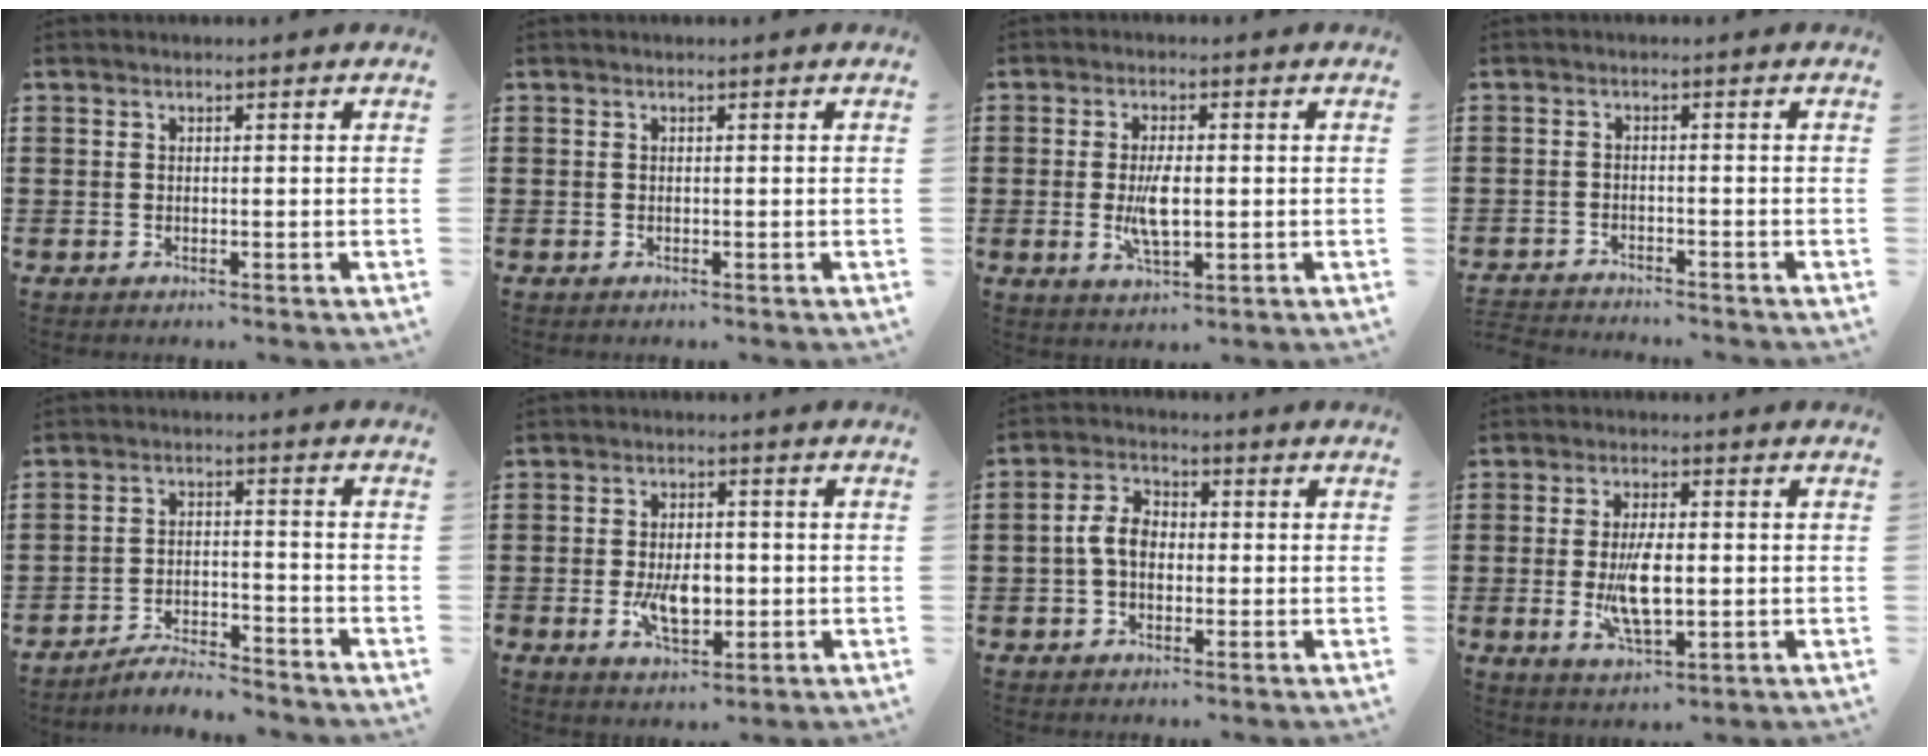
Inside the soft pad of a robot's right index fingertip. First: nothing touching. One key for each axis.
{"total": 0.0}
{"total": 5.6, "fx": -0.4, "fy": 2.1, "fz": 5.2, "tx": -0.109, "ty": -0.006, "tz": -0.010}
{"total": 2.2, "fx": -2.1, "fy": 0.0, "fz": -0.2, "tx": -0.003, "ty": 0.000, "tz": -0.047}
{"total": 4.5, "fx": -4.4, "fy": 0.1, "fz": 0.8, "tx": -0.025, "ty": 0.003, "tz": -0.090}
{"total": 6.2, "fx": -1.3, "fy": 3.3, "fz": 5.1, "tx": -0.087, "ty": -0.005, "tz": -0.025}
{"total": 4.9, "fx": -0.6, "fy": 3.1, "fz": 3.8, "tx": -0.094, "ty": 0.002, "tz": -0.017}
{"total": 7.6, "fx": -0.7, "fy": 3.0, "fz": 7.0, "tx": -0.135, "ty": -0.010, "tz": -0.016}